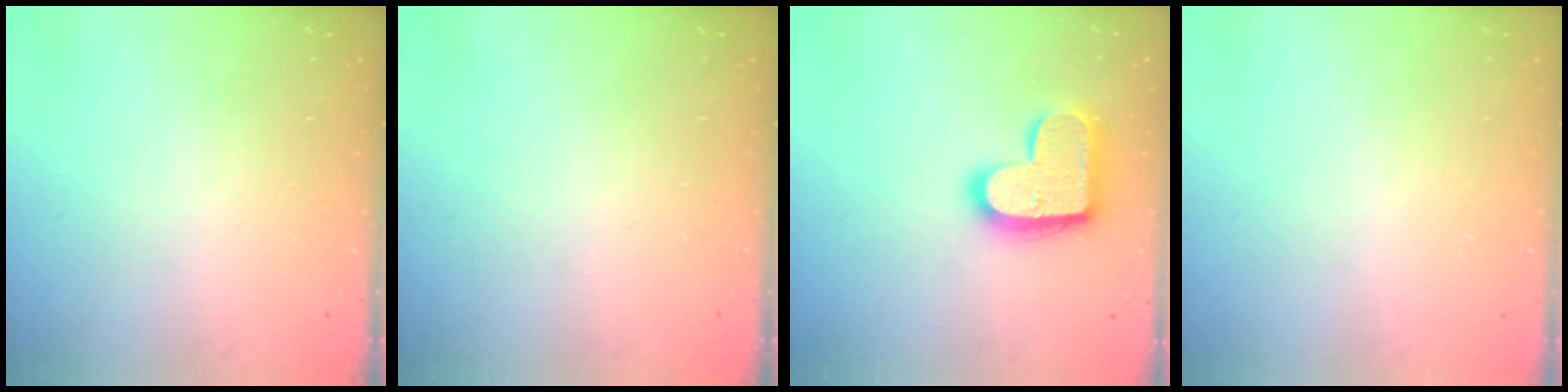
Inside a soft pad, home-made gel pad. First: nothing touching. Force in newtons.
{"total": 0.0}
{"total": 16.6, "press": 16.5, "slide": 0.9}
{"total": 0.6, "press": 0.5, "slide": 0.2}